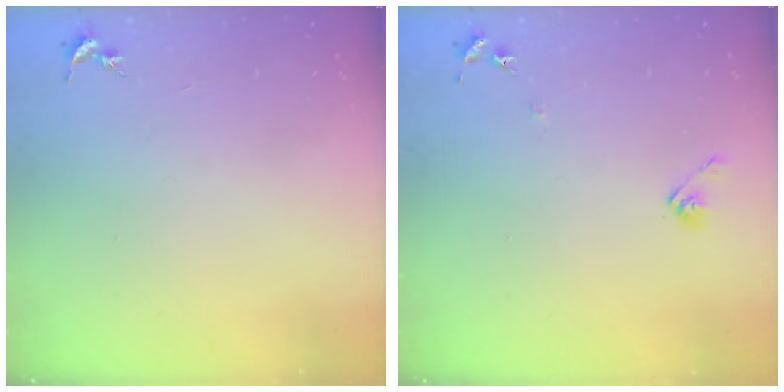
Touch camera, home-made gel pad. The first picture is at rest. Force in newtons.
{"total": 6.9, "press": 6.9, "slide": 0.7}